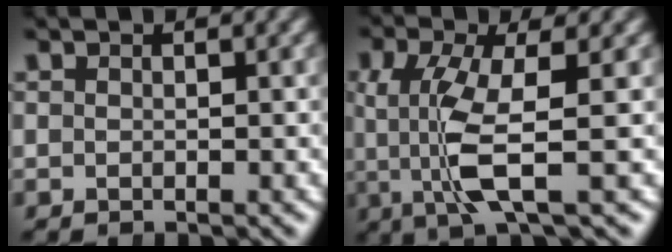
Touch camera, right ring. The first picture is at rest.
{"total": 5.1, "force": [-0.1, 1.0, 5.0], "torque": [-0.116, -0.019, 0.006]}